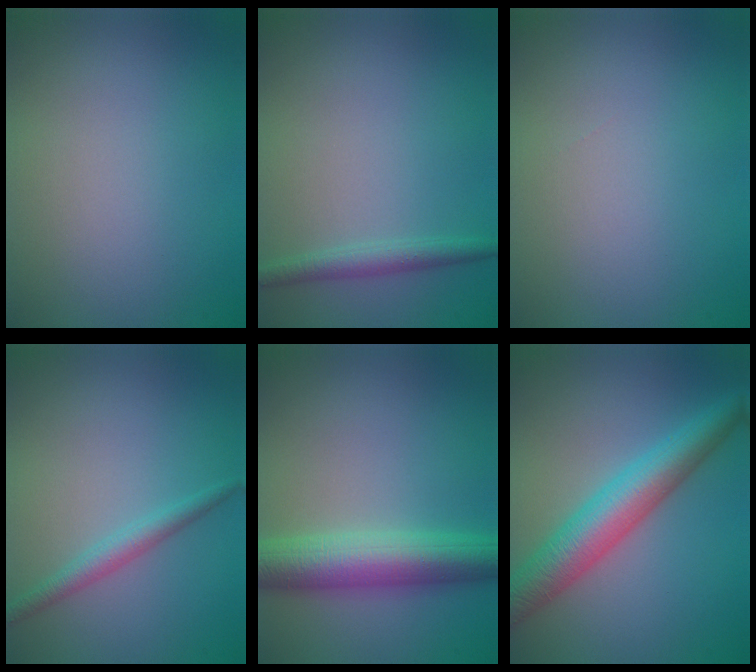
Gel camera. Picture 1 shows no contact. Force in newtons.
{"total": 1.9, "press": 1.9, "slide": 0.0}
{"total": 0.0}
{"total": 2.0, "press": 2.0, "slide": 0.1}
{"total": 6.6, "press": 6.6, "slide": 0.0}
{"total": 6.4, "press": 6.4, "slide": 0.2}